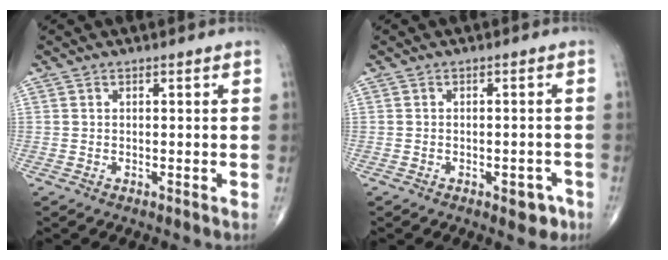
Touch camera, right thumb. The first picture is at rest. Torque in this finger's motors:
{"motor_torque": [0.68, 0.26, 0.15, -0.63, 0.12]}